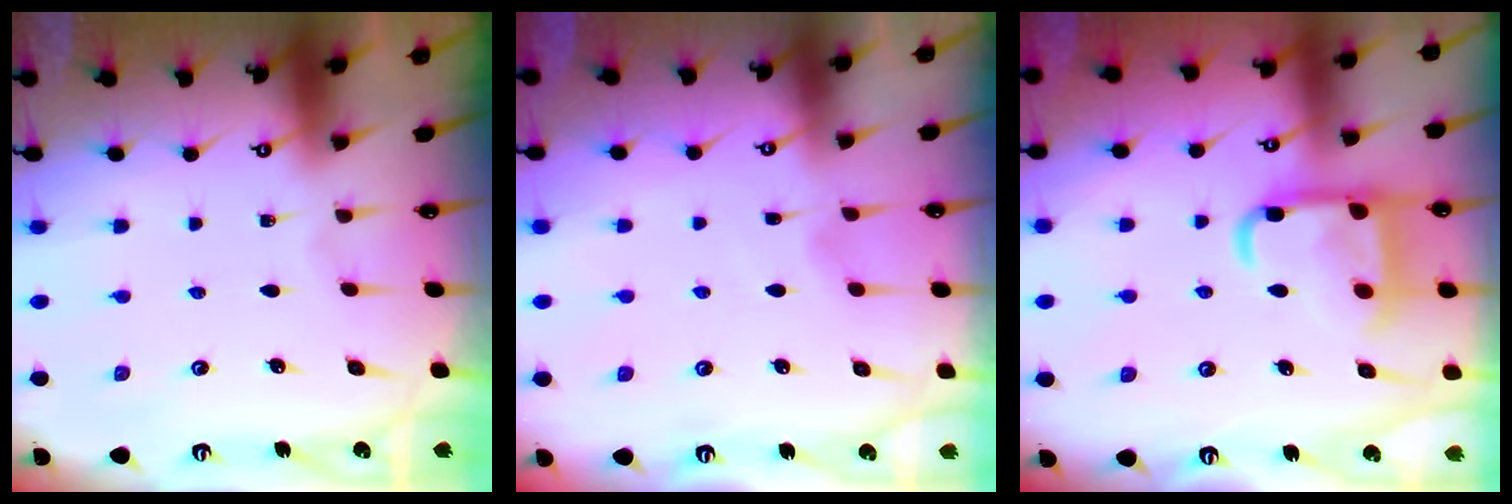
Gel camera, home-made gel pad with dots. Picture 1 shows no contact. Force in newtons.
{"total": 2.1, "press": 2.1, "slide": 0.3}
{"total": 15.4, "press": 15.4, "slide": 1.5}